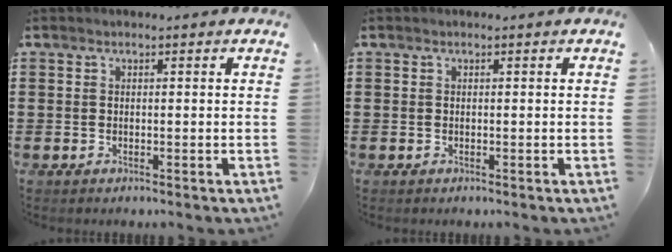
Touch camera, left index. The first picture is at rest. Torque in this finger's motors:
{"motor_torque": [-0.01, 0.01, 0.00, 0.00]}